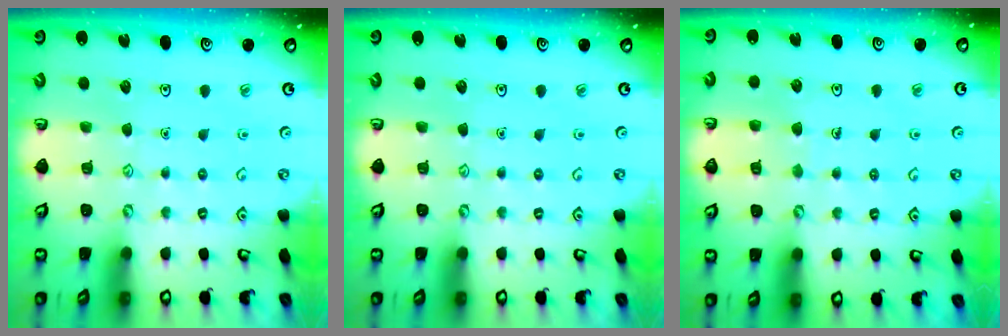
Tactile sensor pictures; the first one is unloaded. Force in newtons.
{"total": 0.0}
{"total": 4.0, "press": 4.0, "slide": 0.3}